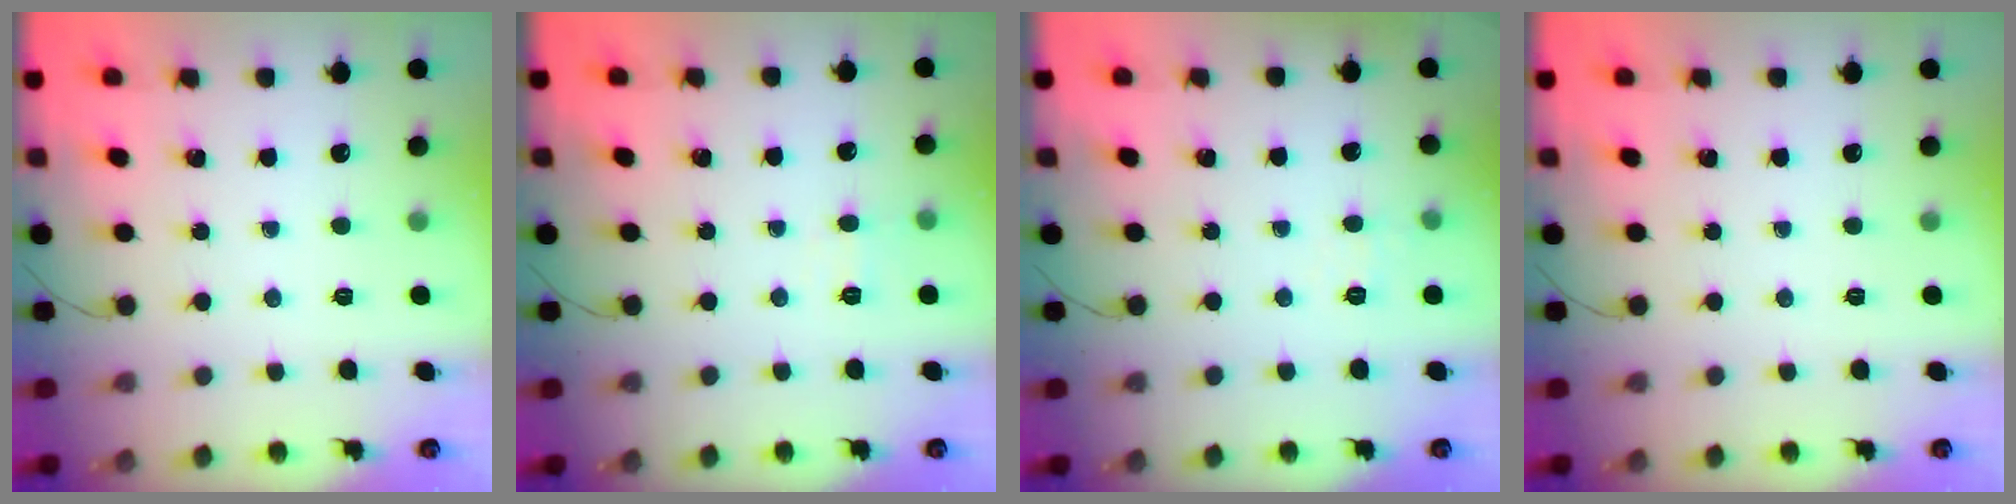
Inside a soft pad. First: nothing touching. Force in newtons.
{"total": 5.0, "press": 4.8, "slide": 1.4}
{"total": 5.3, "press": 5.1, "slide": 1.3}
{"total": 0.0}